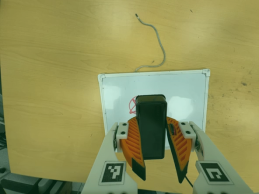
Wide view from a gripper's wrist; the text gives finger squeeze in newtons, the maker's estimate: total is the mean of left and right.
{"total": 9.6, "left": 8.9, "right": 10.3}